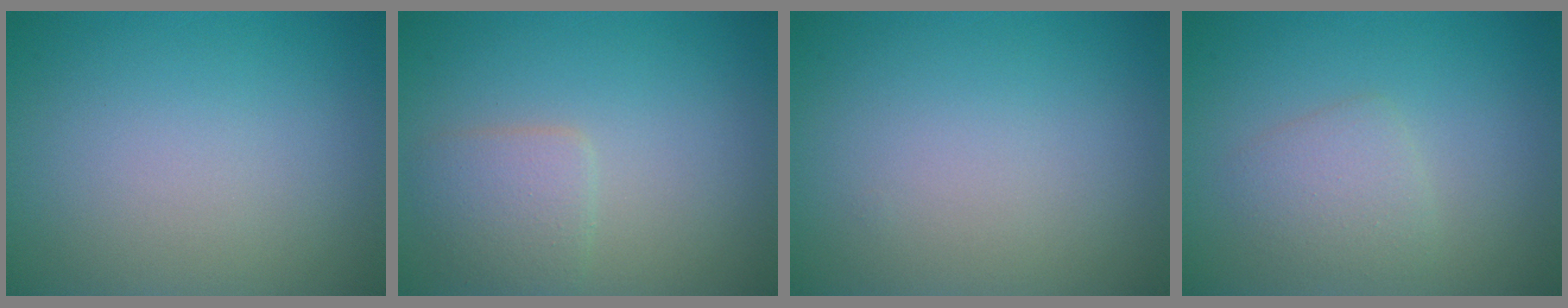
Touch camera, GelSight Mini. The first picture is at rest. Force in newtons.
{"total": 2.5, "press": 2.5, "slide": 0.1}
{"total": 0.0}
{"total": 2.1, "press": 2.1, "slide": 0.1}